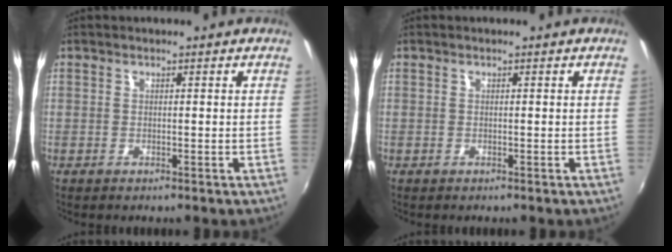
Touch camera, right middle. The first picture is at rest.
{"total": 0.0}